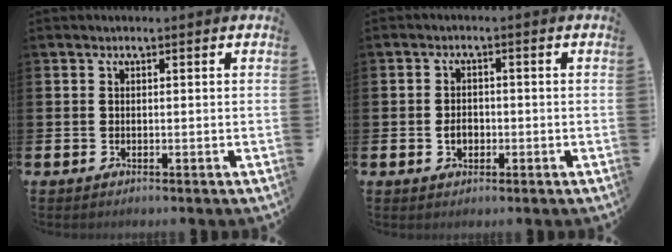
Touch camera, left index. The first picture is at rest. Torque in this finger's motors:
{"motor_torque": [0.61, 0.16, 0.07, 0.07]}